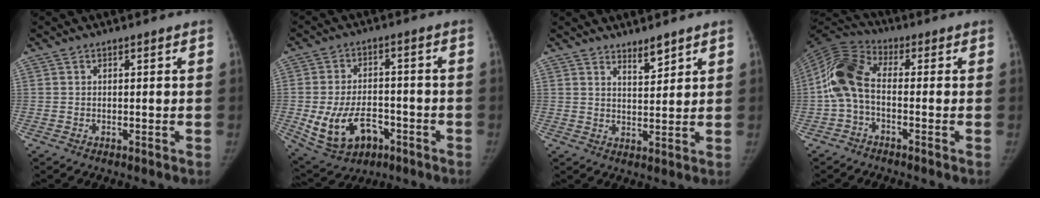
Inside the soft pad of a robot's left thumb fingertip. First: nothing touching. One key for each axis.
{"total": 13.4, "fx": -5.1, "fy": 8.9, "fz": 8.7, "tx": -0.145, "ty": 0.025, "tz": -0.070}
{"total": 3.5, "fx": 3.0, "fy": 0.9, "fz": 1.7, "tx": -0.019, "ty": -0.029, "tz": 0.051}
{"total": 10.6, "fx": -1.1, "fy": 5.9, "fz": 8.7, "tx": -0.181, "ty": 0.032, "tz": -0.039}